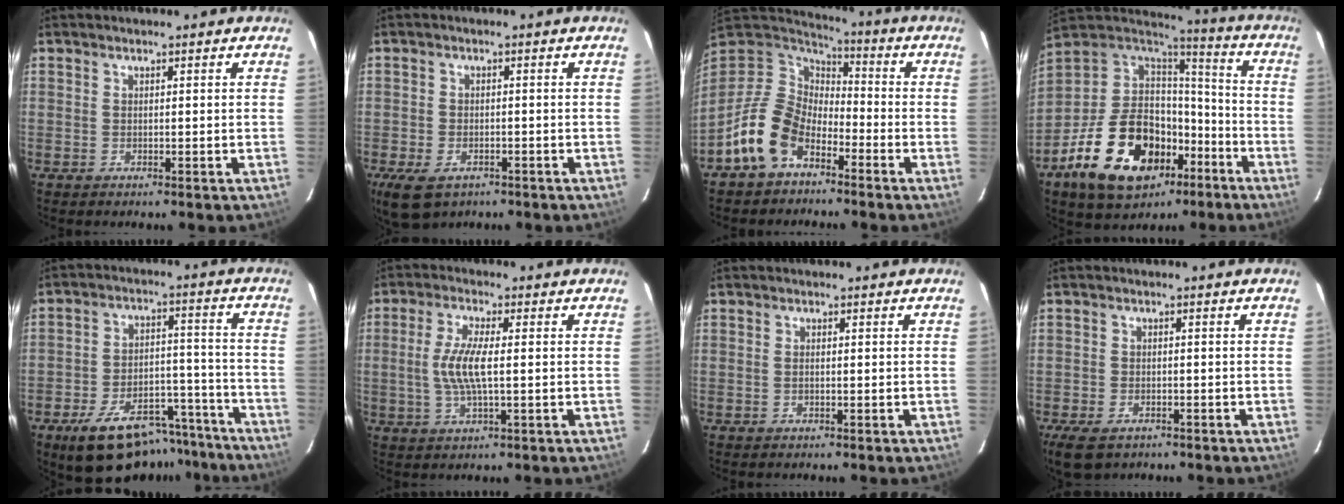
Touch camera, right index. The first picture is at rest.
{"total": 7.4, "force": [-4.3, 4.5, 4.0], "torque": [-0.097, -0.020, -0.072]}
{"total": 13.4, "force": [-7.3, 8.5, 7.3], "torque": [-0.163, 0.012, -0.139]}
{"total": 28.2, "force": [-13.4, 16.3, 18.6], "torque": [-0.374, -0.006, -0.209]}
{"total": 18.6, "force": [-14.4, 8.3, 8.4], "torque": [-0.152, 0.033, -0.189]}
{"total": 7.4, "force": [-0.2, 1.8, 7.1], "torque": [-0.144, -0.001, -0.003]}
{"total": 0.6, "force": [-0.1, 0.2, 0.5], "torque": [-0.012, 0.001, -0.004]}
{"total": 6.5, "force": [-4.2, 3.9, 3.2], "torque": [-0.082, -0.016, -0.071]}